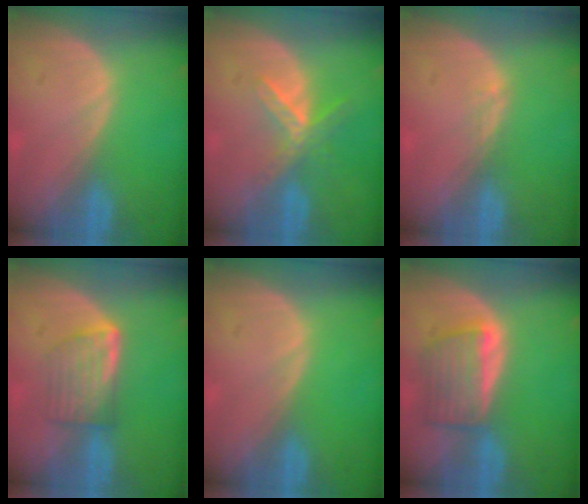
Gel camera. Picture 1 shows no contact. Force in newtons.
{"total": 5.7, "press": 5.0, "slide": 2.8}
{"total": 1.0, "press": 0.7, "slide": 0.7}
{"total": 5.9, "press": 5.5, "slide": 2.2}
{"total": 0.0}
{"total": 6.0, "press": 6.0, "slide": 0.7}